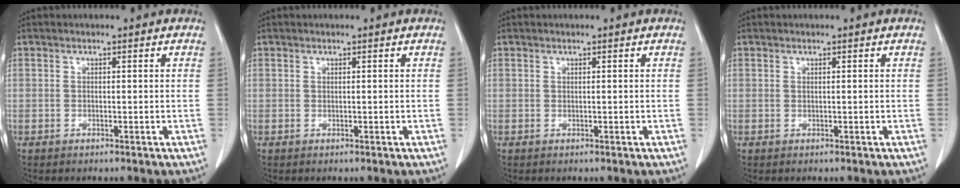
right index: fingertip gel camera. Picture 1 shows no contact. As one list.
[{"total": 0.0}, {"total": 0.0}, {"total": 0.0}]